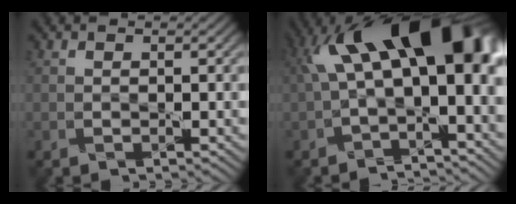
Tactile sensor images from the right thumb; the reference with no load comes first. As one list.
[{"total": 15.0, "force": [3.1, 7.2, 12.8], "torque": [-0.197, 0.004, 0.056]}]